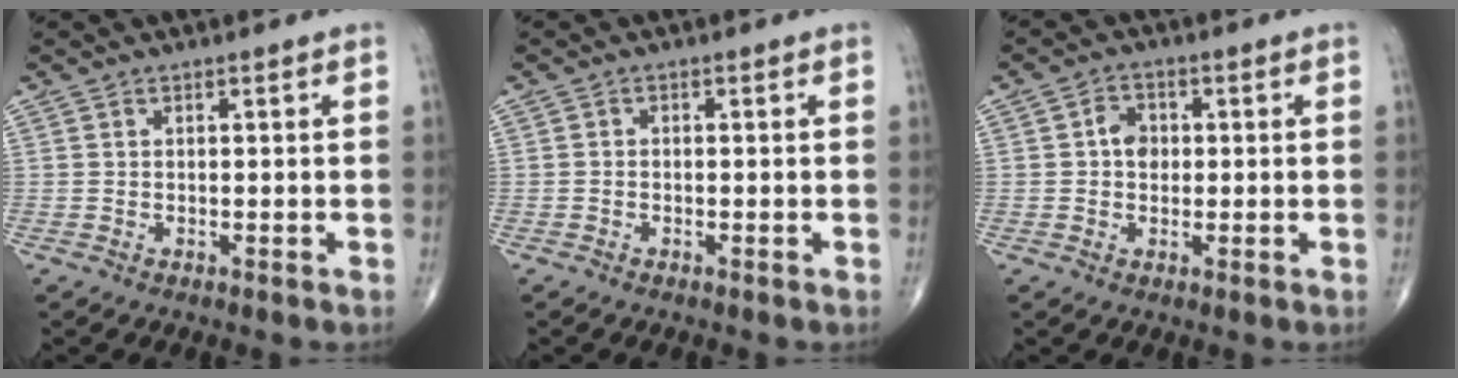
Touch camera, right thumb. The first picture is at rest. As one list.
[{"total": 0.5, "force": [-0.3, 0.4, 0.3], "torque": [-0.002, 0.001, -0.010]}, {"total": 3.9, "force": [0.3, 3.1, 2.4], "torque": [-0.025, 0.009, -0.002]}]